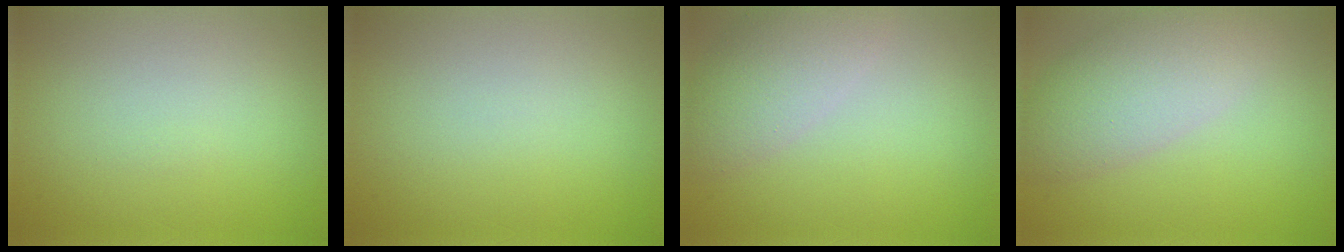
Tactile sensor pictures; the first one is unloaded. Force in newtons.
{"total": 0.0}
{"total": 4.1, "press": 4.0, "slide": 0.4}
{"total": 5.5, "press": 5.5, "slide": 0.6}